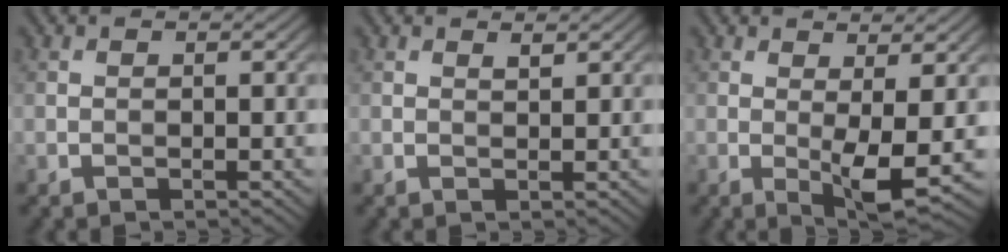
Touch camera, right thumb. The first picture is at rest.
{"total": 0.9, "force": [0.7, 0.2, 0.5], "torque": [-0.014, -0.002, 0.014]}
{"total": 4.9, "force": [0.0, 0.9, 4.8], "torque": [-0.092, -0.007, 0.003]}